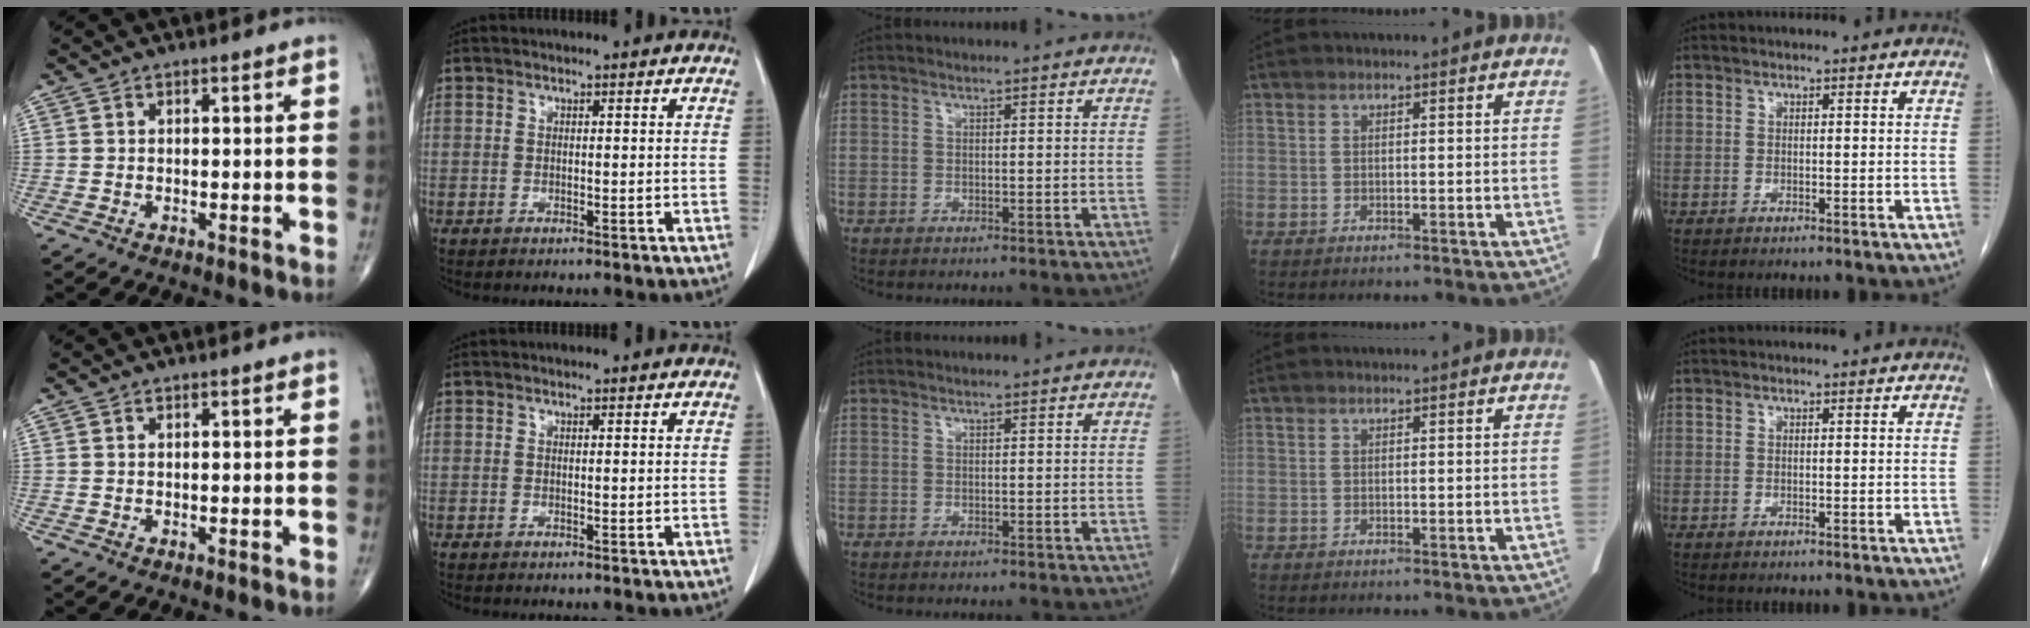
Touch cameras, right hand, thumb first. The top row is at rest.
{}